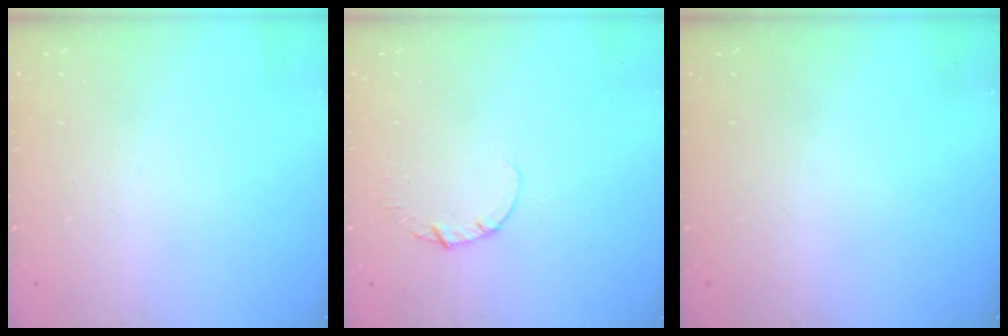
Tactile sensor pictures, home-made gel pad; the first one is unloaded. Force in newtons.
{"total": 1.1, "press": 1.1, "slide": 0.1}
{"total": 0.0}